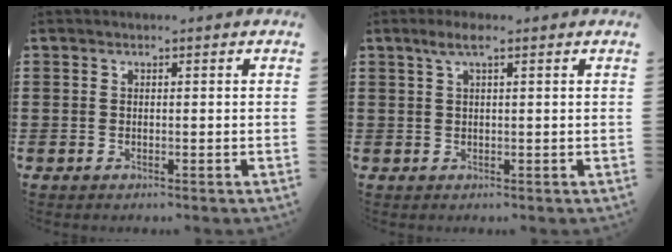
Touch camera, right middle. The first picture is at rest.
{"total": 2.1, "force": [1.1, 0.2, 1.8], "torque": [-0.037, 0.004, 0.018]}